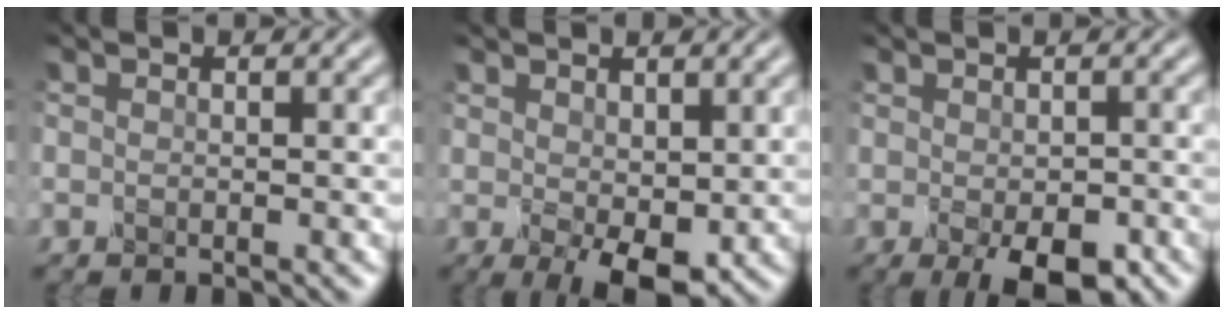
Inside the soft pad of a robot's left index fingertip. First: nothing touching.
{"total": 3.8, "force": [0.2, 2.0, 3.2], "torque": [-0.063, -0.011, 0.012]}
{"total": 4.4, "force": [-2.0, 2.0, 3.4], "torque": [-0.054, -0.015, -0.021]}